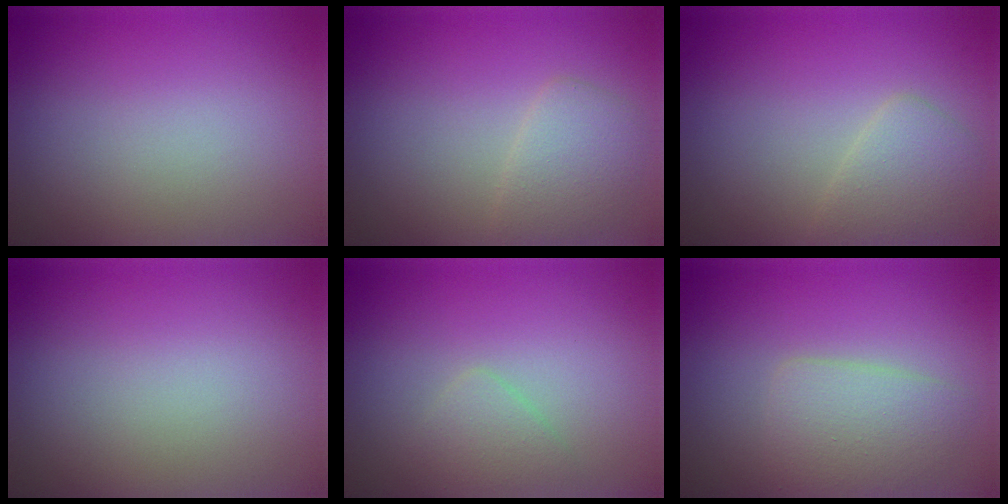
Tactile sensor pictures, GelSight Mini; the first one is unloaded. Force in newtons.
{"total": 2.6, "press": 2.6, "slide": 0.3}
{"total": 2.5, "press": 2.5, "slide": 0.2}
{"total": 0.0}
{"total": 1.5, "press": 1.5, "slide": 0.0}
{"total": 3.2, "press": 3.2, "slide": 0.1}